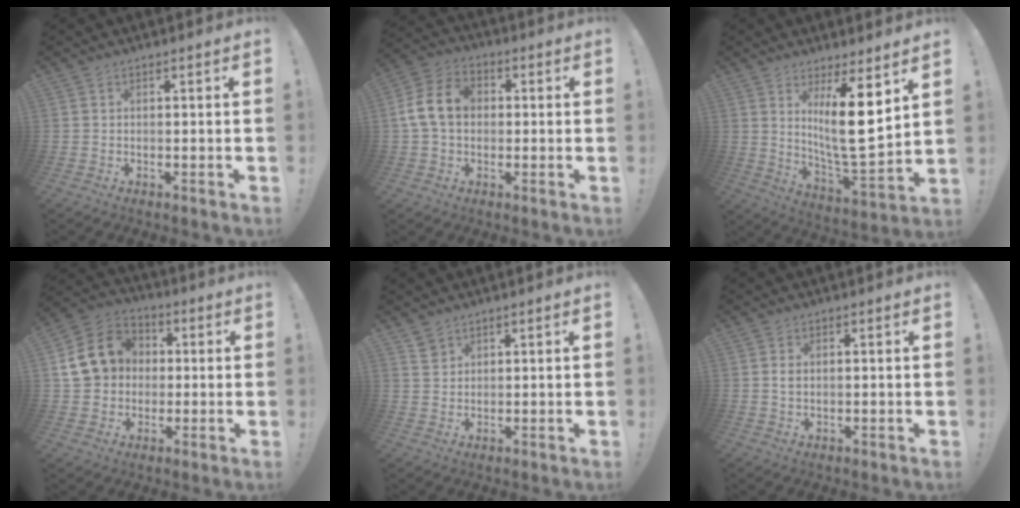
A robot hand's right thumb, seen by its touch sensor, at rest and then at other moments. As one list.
[{"total": 12.3, "force": [0.9, 9.2, 8.1], "torque": [-0.162, 0.015, 0.017]}, {"total": 15.0, "force": [5.5, 3.3, 13.6], "torque": [-0.228, -0.056, 0.081]}, {"total": 14.7, "force": [2.5, 12.8, 6.8], "torque": [-0.104, 0.011, 0.060]}, {"total": 2.8, "force": [2.2, 1.7, 0.5], "torque": [0.007, -0.019, 0.038]}, {"total": 1.5, "force": [0.5, 0.8, 1.2], "torque": [-0.023, 0.003, 0.007]}]